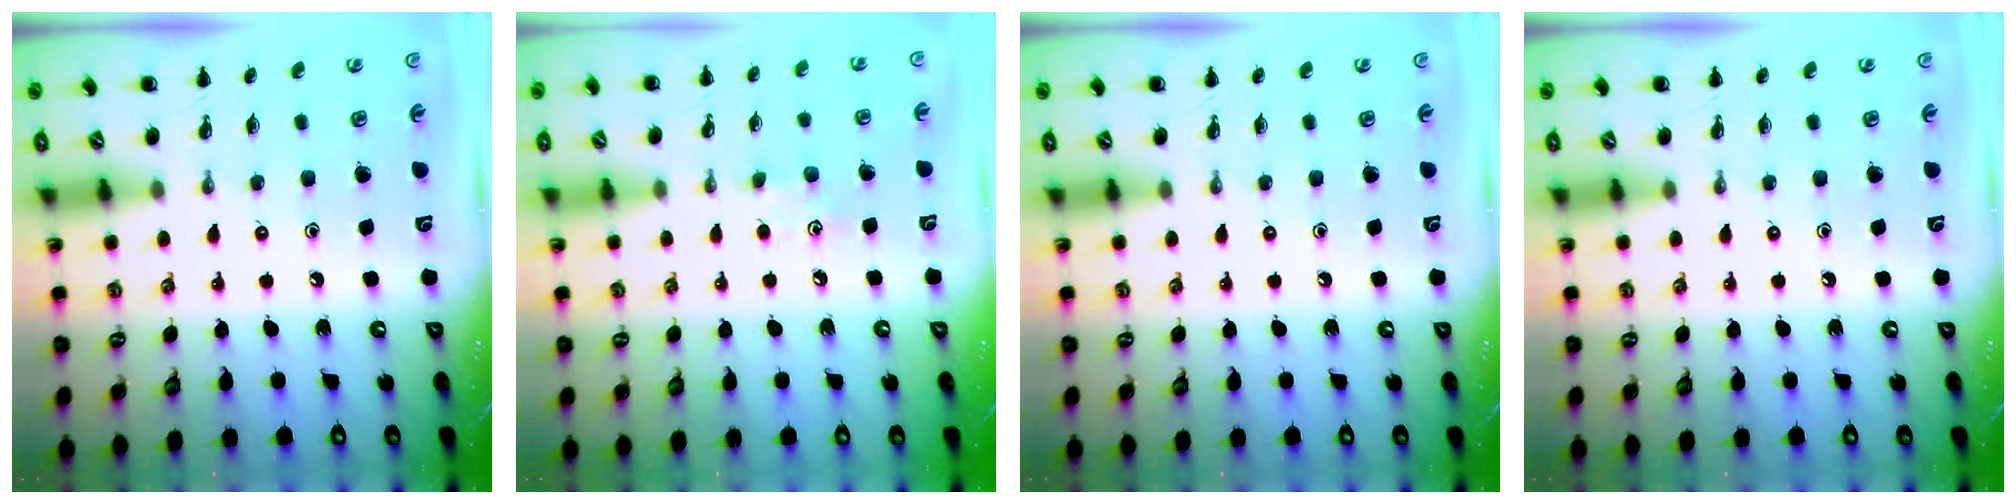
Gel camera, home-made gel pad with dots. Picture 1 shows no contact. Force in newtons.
{"total": 5.9, "press": 5.7, "slide": 1.4}
{"total": 0.0}
{"total": 0.0}